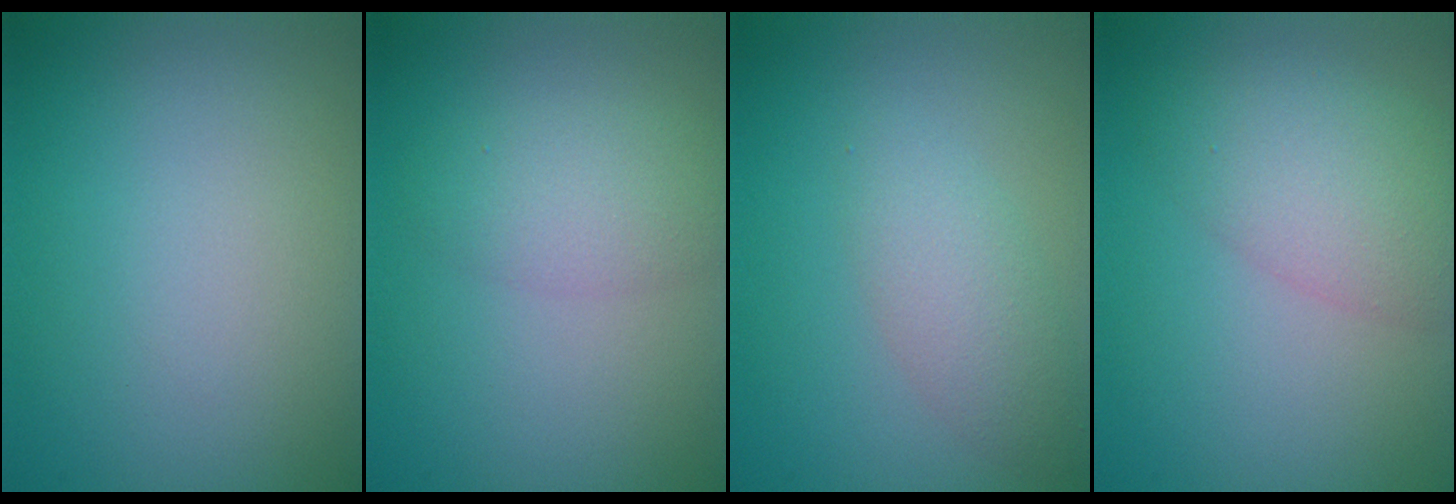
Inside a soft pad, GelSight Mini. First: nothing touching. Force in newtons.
{"total": 2.8, "press": 2.8, "slide": 0.1}
{"total": 2.8, "press": 2.8, "slide": 0.1}
{"total": 3.3, "press": 3.3, "slide": 0.4}